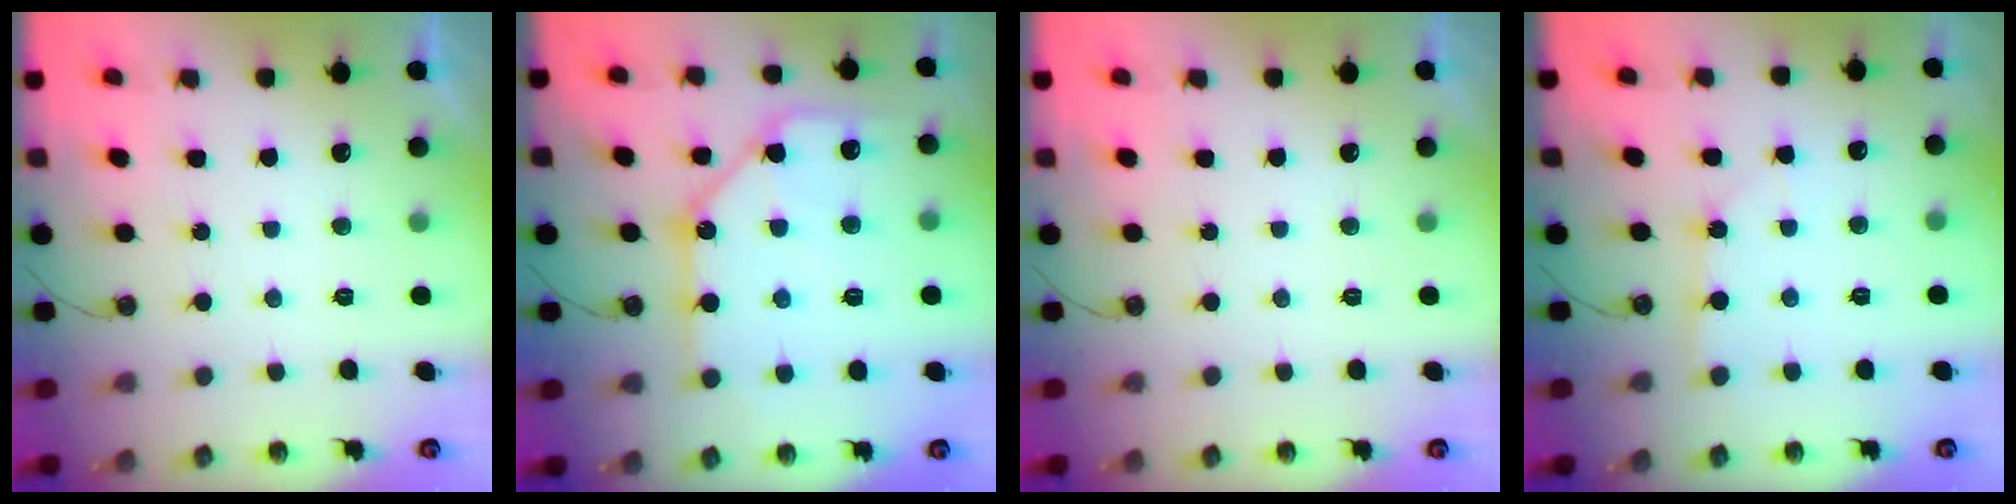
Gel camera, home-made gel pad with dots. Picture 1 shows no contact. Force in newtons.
{"total": 13.3, "press": 13.2, "slide": 1.5}
{"total": 0.0}
{"total": 2.3, "press": 2.3, "slide": 0.3}